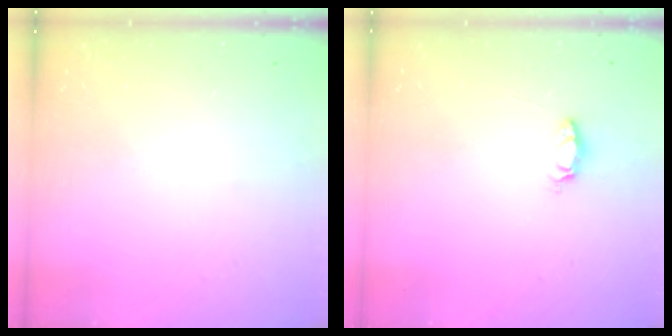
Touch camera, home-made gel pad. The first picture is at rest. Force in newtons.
{"total": 3.7, "press": 3.7, "slide": 0.4}